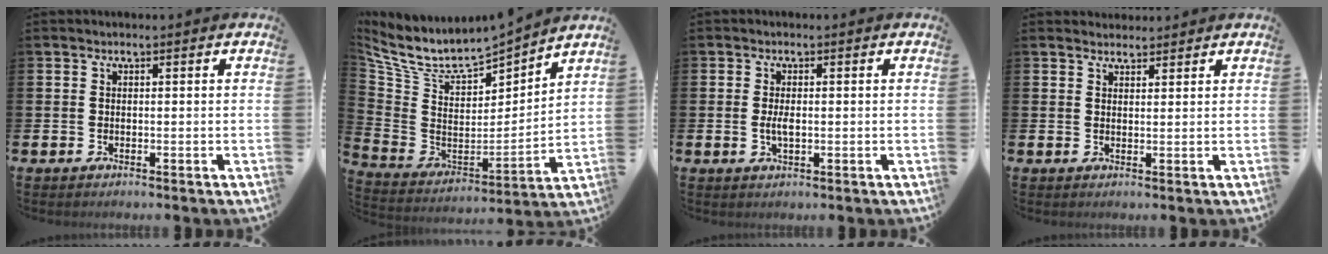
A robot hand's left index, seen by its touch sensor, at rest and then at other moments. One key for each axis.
{"total": 8.3, "fx": 7.4, "fy": 2.1, "fz": 3.0, "tx": -0.094, "ty": -0.060, "tz": 0.126}
{"total": 2.0, "fx": 0.1, "fy": 0.8, "fz": 1.9, "tx": -0.028, "ty": -0.002, "tz": 0.000}
{"total": 2.5, "fx": 2.4, "fy": 0.6, "fz": -0.1, "tx": 0.015, "ty": -0.013, "tz": 0.042}